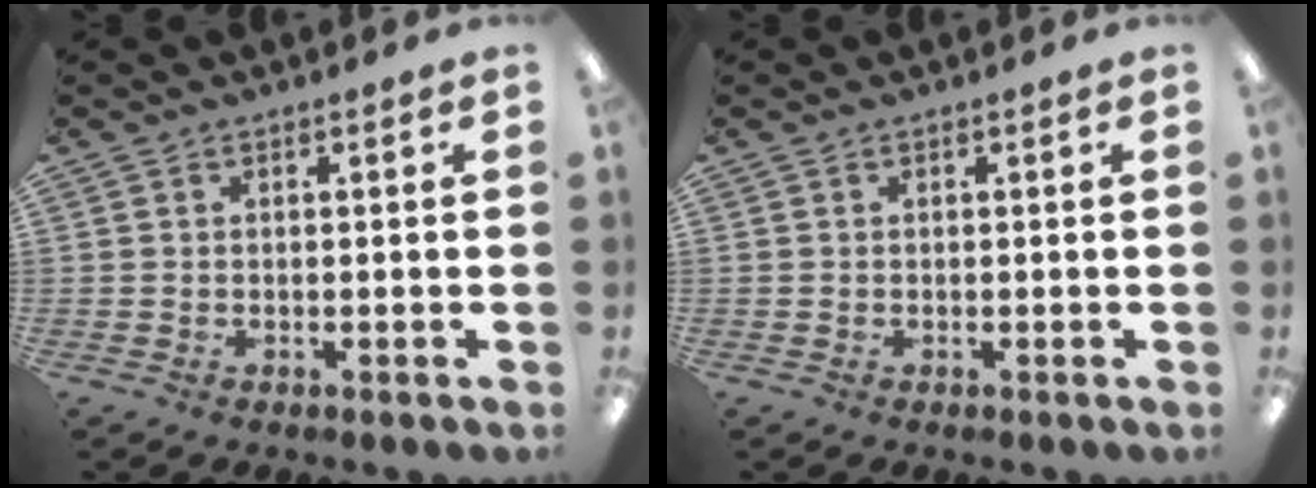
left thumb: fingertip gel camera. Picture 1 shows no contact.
{"total": 0.0}